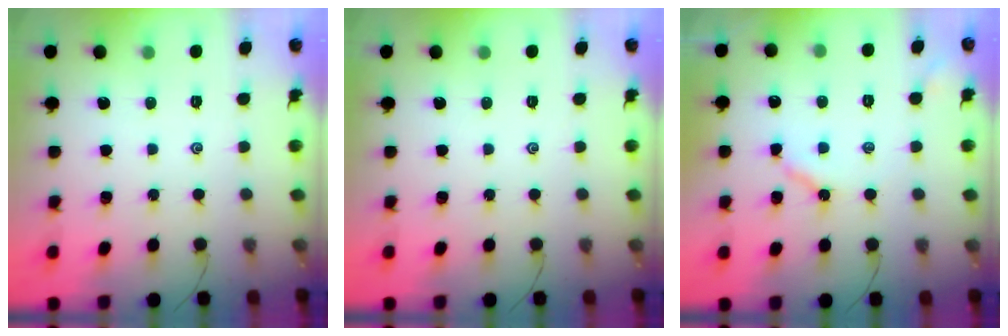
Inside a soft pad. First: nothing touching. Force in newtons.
{"total": 0.0}
{"total": 4.1, "press": 4.1, "slide": 0.3}